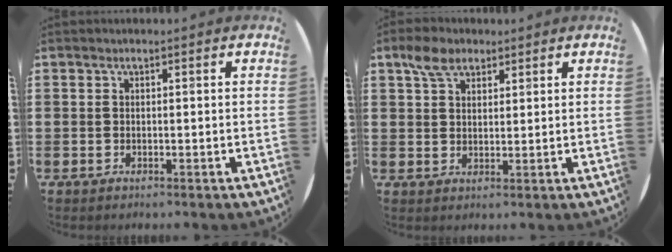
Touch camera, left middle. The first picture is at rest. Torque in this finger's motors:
{"motor_torque": [0.57, -0.43, 0.01, -0.01]}